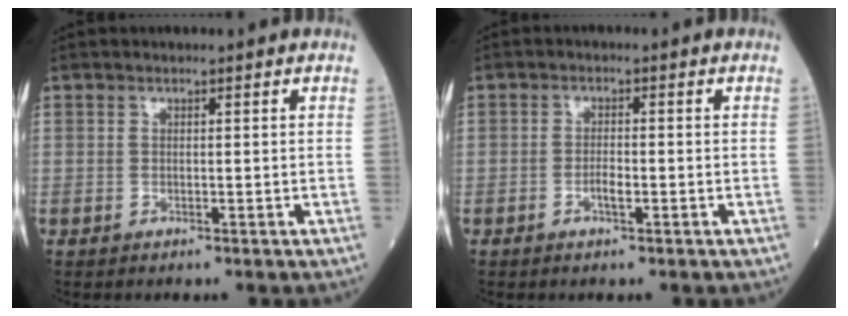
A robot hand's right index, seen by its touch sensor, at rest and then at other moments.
{"total": 1.9, "force": [-0.7, 0.4, 1.7], "torque": [-0.032, 0.002, -0.011]}